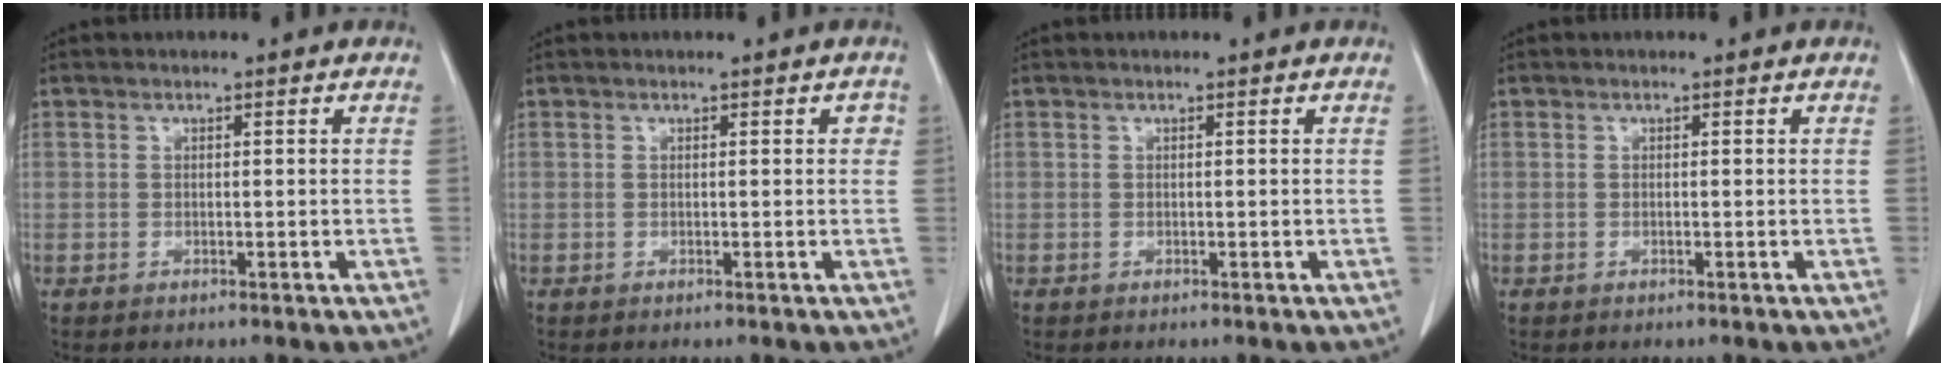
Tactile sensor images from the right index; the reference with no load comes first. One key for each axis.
{"total": 1.0, "fx": 0.3, "fy": 0.6, "fz": 0.7, "tx": -0.005, "ty": 0.008, "tz": 0.003}
{"total": 0.0}
{"total": 0.0}